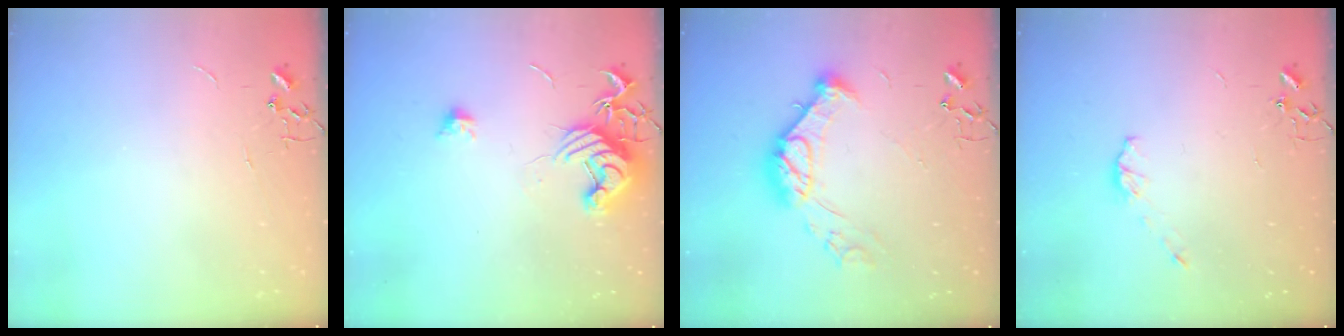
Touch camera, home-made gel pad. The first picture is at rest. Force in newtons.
{"total": 12.7, "press": 12.6, "slide": 1.2}
{"total": 14.4, "press": 14.4, "slide": 0.9}
{"total": 5.1, "press": 5.0, "slide": 0.3}